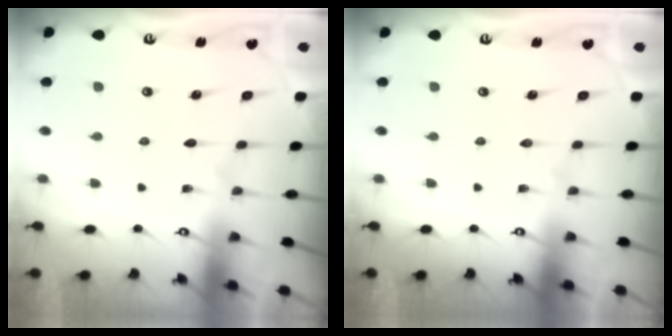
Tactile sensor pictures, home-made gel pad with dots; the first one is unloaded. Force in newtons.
{"total": 0.0}